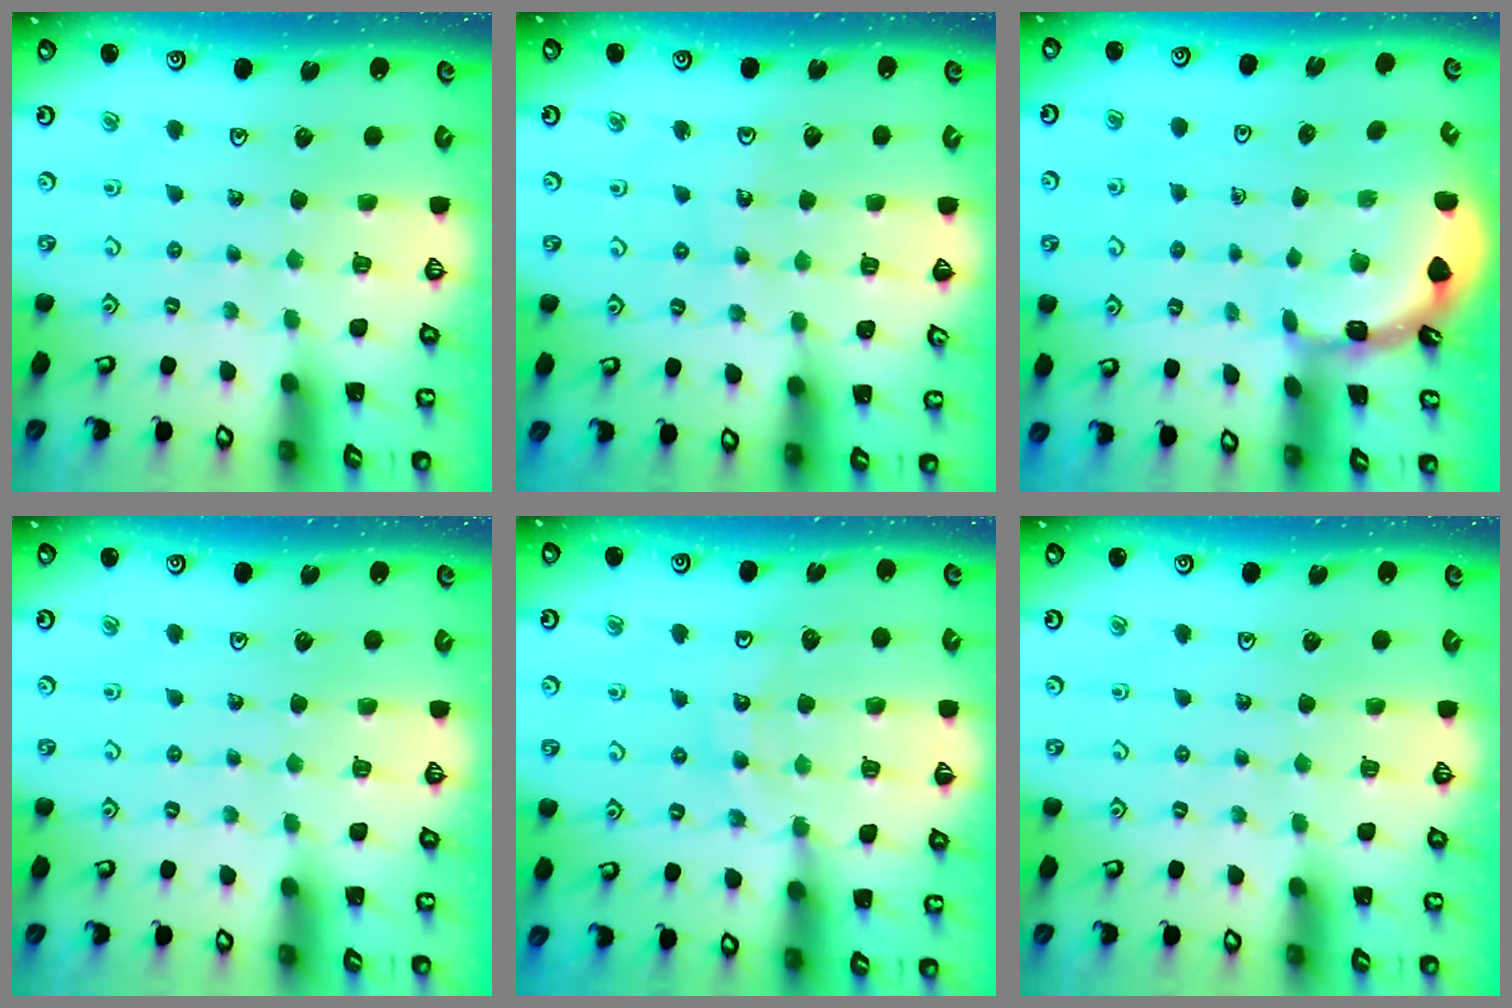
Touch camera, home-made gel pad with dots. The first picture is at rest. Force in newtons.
{"total": 7.2, "press": 7.0, "slide": 1.4}
{"total": 1.8, "press": 1.7, "slide": 0.0}
{"total": 0.0}
{"total": 10.7, "press": 10.4, "slide": 2.5}
{"total": 0.0}